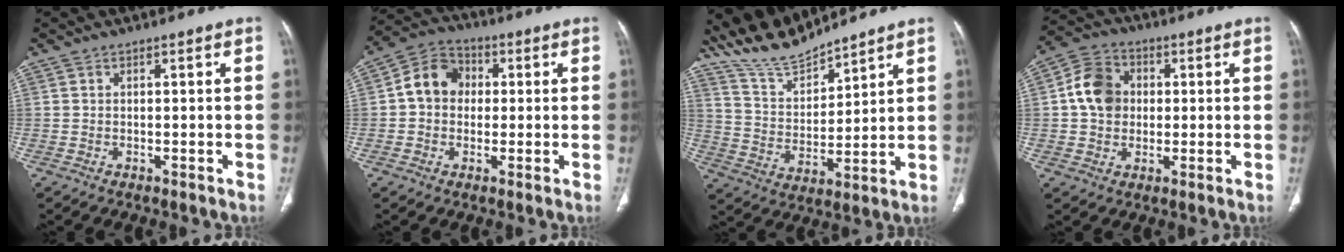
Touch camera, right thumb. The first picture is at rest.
{"total": 8.8, "force": [0.6, 7.4, 4.7], "torque": [-0.064, 0.024, -0.002]}
{"total": 11.0, "force": [10.5, 1.8, 2.6], "torque": [-0.040, -0.054, 0.218]}
{"total": 9.4, "force": [0.8, 7.8, 5.1], "torque": [-0.075, 0.017, 0.006]}